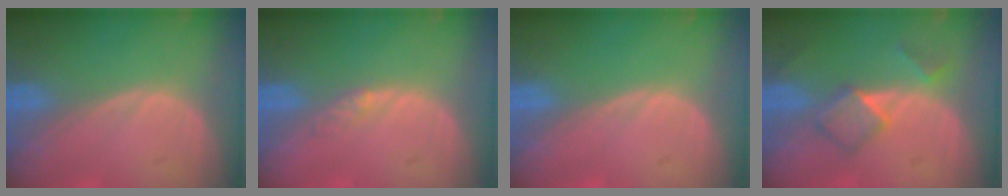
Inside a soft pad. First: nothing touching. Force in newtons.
{"total": 1.8, "press": 1.6, "slide": 1.0}
{"total": 0.0}
{"total": 5.2, "press": 4.5, "slide": 2.5}